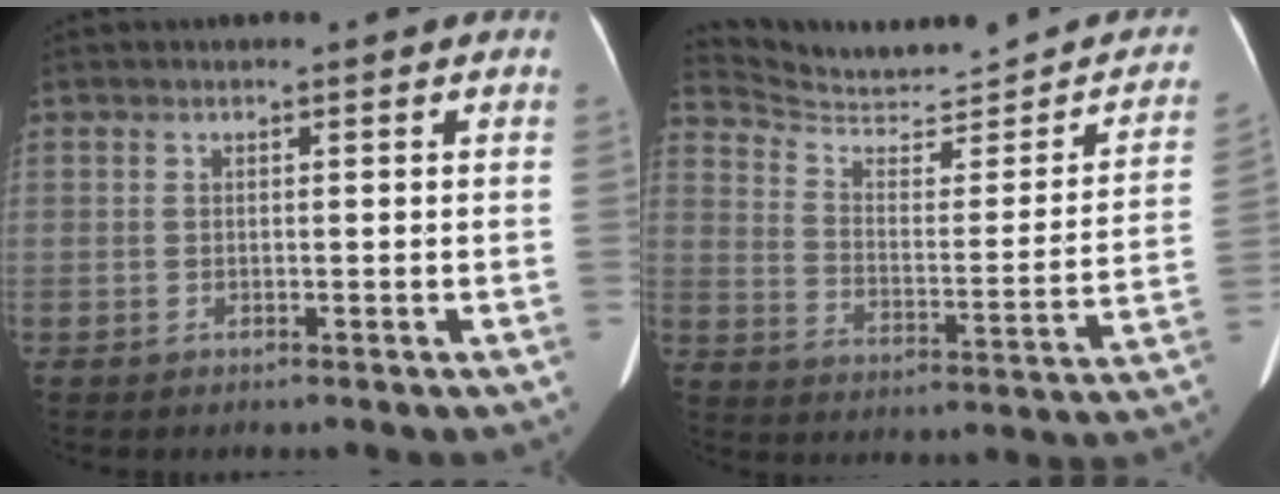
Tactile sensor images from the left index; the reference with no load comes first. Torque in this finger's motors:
{"motor_torque": [-0.50, -1.64, -0.12, -0.05]}